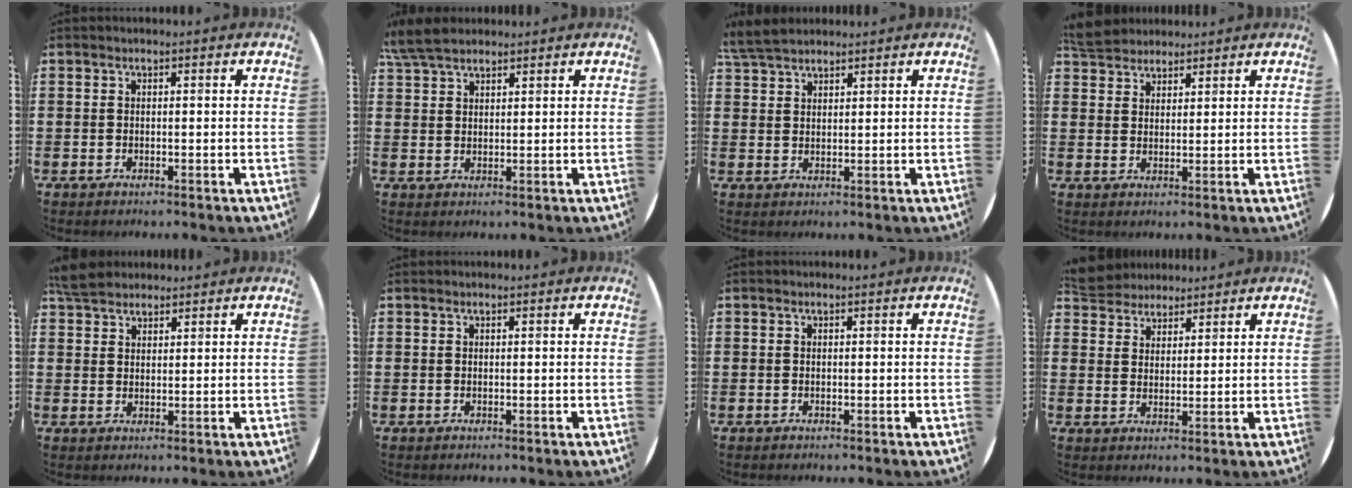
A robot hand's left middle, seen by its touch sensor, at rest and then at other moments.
{"total": 5.0, "force": [4.3, 1.6, 2.1], "torque": [-0.052, 0.001, 0.081]}
{"total": 4.6, "force": [4.1, 1.3, 1.5], "torque": [-0.039, -0.003, 0.080]}
{"total": 4.7, "force": [4.4, 1.4, 0.6], "torque": [-0.025, -0.003, 0.086]}
{"total": 4.4, "force": [4.1, 1.4, 1.0], "torque": [-0.022, -0.004, 0.077]}
{"total": 0.0}
{"total": 0.0}
{"total": 5.1, "force": [4.9, 1.3, 0.2], "torque": [-0.024, -0.008, 0.094]}